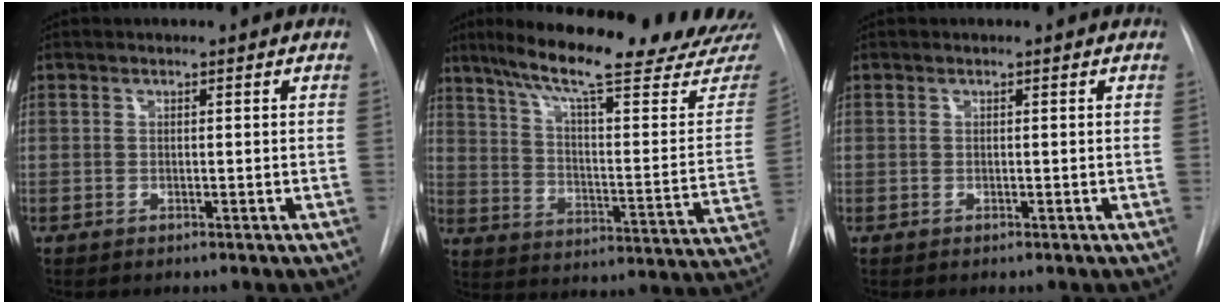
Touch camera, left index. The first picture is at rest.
{"total": 28.3, "force": [24.2, 2.3, 14.6], "torque": [-0.220, -0.077, 0.315]}
{"total": 0.0}